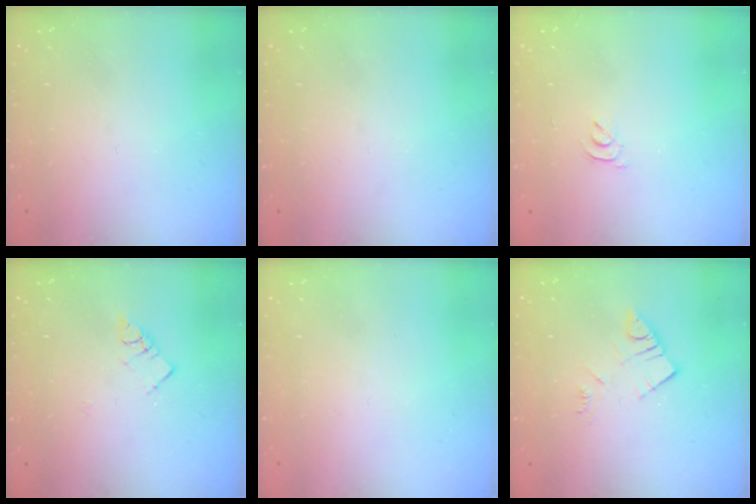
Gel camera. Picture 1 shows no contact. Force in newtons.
{"total": 0.0}
{"total": 2.9, "press": 2.9, "slide": 0.5}
{"total": 4.2, "press": 4.2, "slide": 0.4}
{"total": 1.6, "press": 1.6, "slide": 0.1}
{"total": 5.0, "press": 5.0, "slide": 0.2}